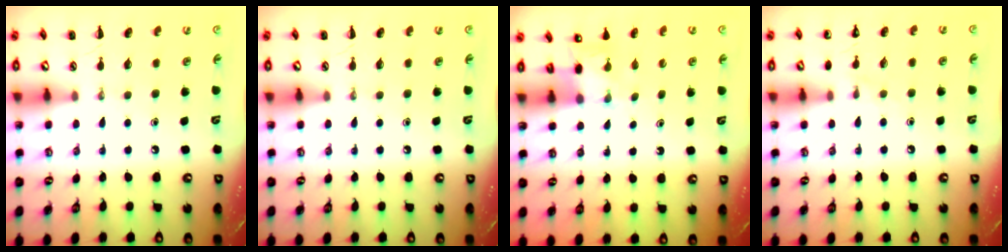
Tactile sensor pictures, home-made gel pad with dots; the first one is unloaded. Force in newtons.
{"total": 0.0}
{"total": 2.8, "press": 2.7, "slide": 0.9}
{"total": 4.0, "press": 3.7, "slide": 1.5}